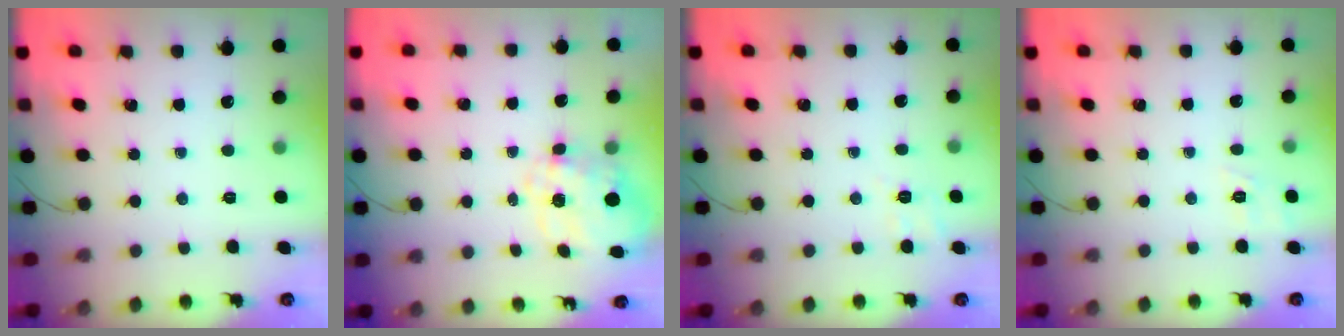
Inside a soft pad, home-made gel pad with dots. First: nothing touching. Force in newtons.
{"total": 9.3, "press": 9.2, "slide": 1.4}
{"total": 3.5, "press": 3.0, "slide": 2.0}
{"total": 1.9, "press": 0.9, "slide": 1.7}